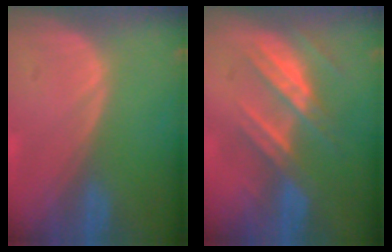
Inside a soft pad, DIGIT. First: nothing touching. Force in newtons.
{"total": 7.2, "press": 6.8, "slide": 2.6}